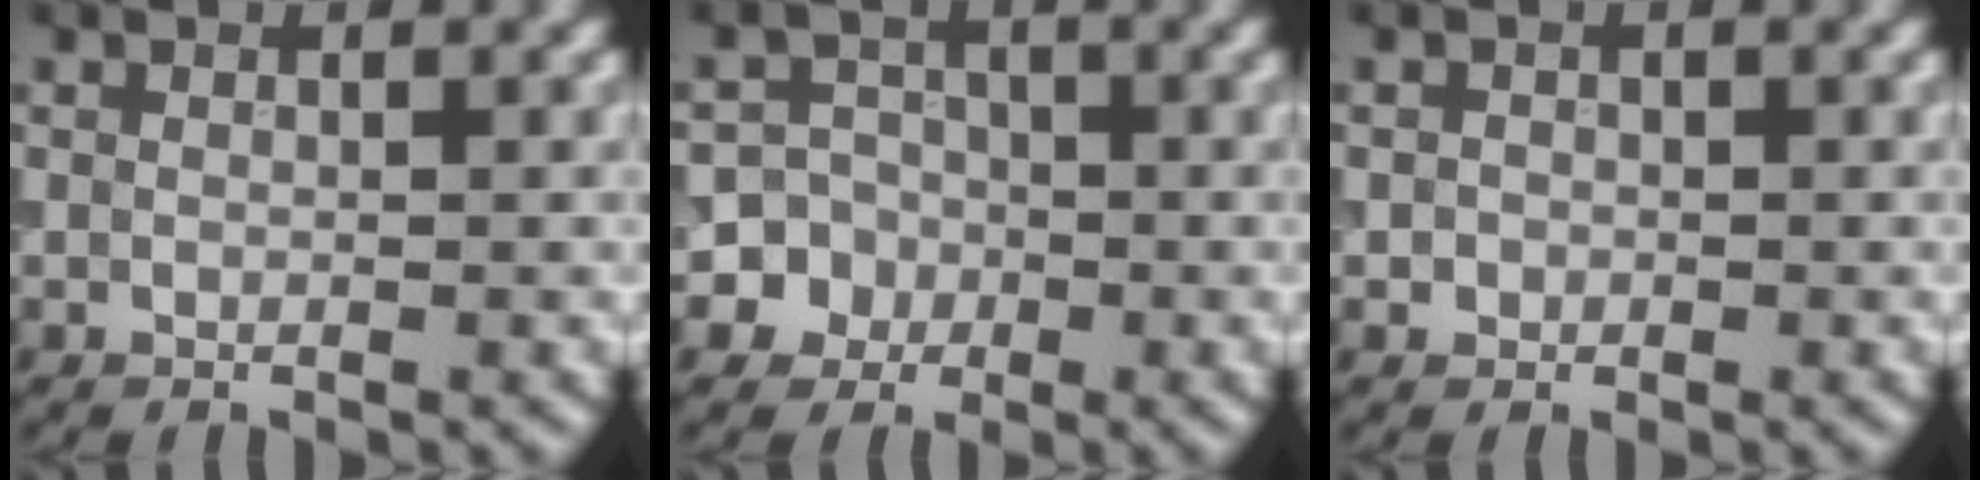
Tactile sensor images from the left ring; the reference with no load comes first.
{"total": 6.3, "force": [-1.9, 6.0, 0.5], "torque": [0.012, 0.009, -0.060]}
{"total": 0.8, "force": [-0.1, 0.8, 0.1], "torque": [0.007, -0.003, -0.003]}